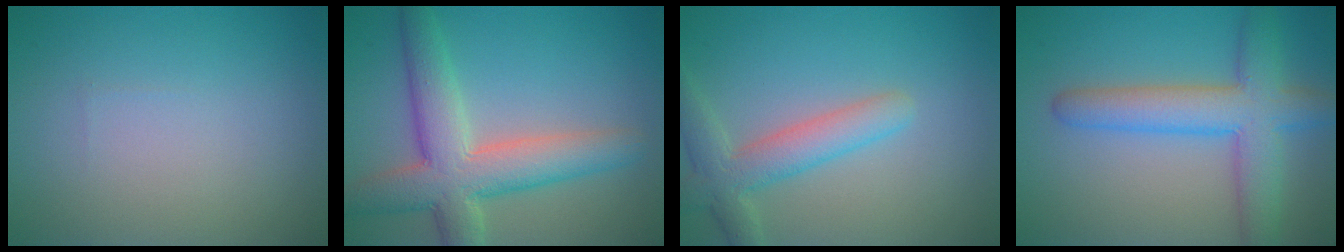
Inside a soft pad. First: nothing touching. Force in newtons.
{"total": 7.5, "press": 7.5, "slide": 0.4}
{"total": 4.1, "press": 4.1, "slide": 0.3}
{"total": 6.4, "press": 6.4, "slide": 0.4}